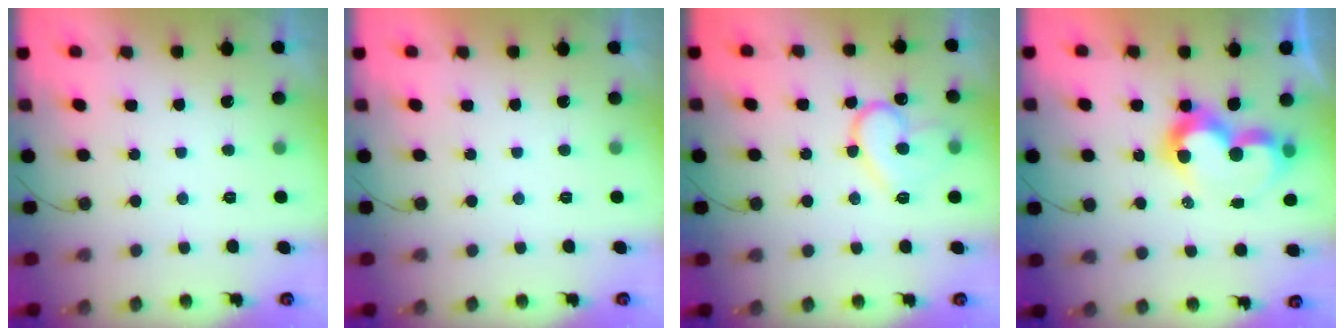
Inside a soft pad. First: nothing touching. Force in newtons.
{"total": 1.7, "press": 1.6, "slide": 0.1}
{"total": 13.2, "press": 13.2, "slide": 1.4}
{"total": 10.7, "press": 10.7, "slide": 1.1}